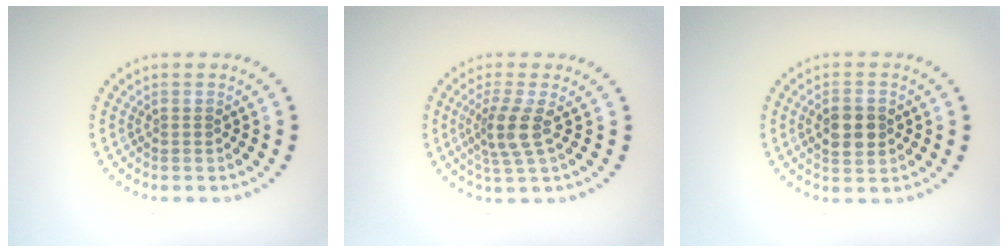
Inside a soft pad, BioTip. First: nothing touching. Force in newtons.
{"total": 2.9, "press": 2.2, "slide": 1.9}
{"total": 3.4, "press": 3.4, "slide": 0.1}